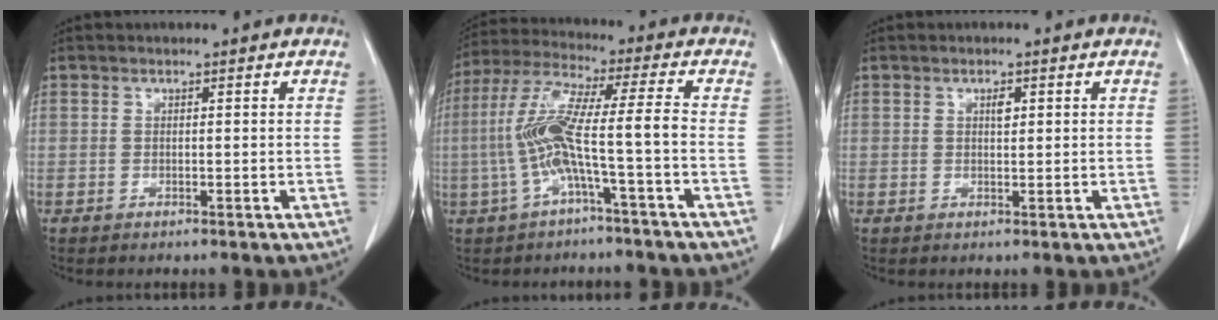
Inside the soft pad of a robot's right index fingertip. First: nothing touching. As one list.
[{"total": 10.3, "force": [-2.6, -0.2, 9.9], "torque": [-0.213, 0.024, -0.054]}, {"total": 1.3, "force": [0.5, 0.5, 1.1], "torque": [-0.018, 0.000, 0.008]}]